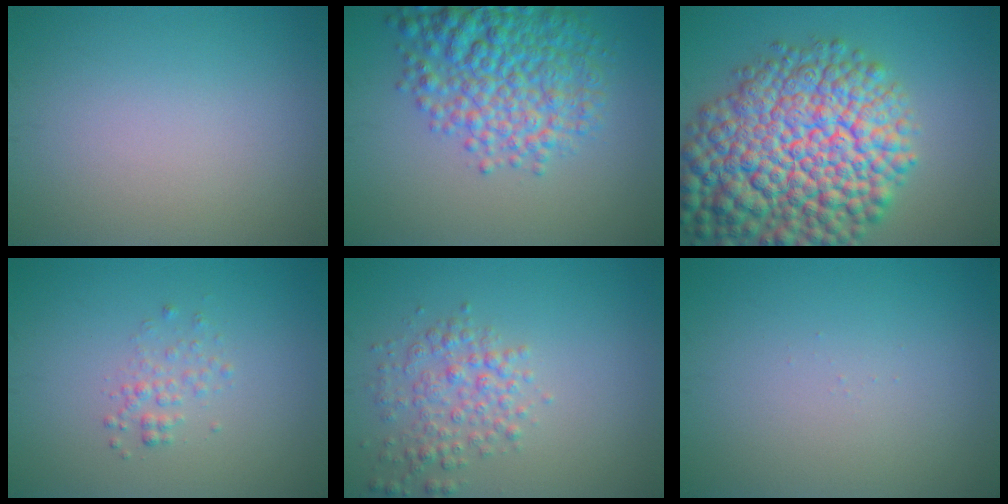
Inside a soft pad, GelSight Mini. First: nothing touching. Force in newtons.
{"total": 7.5, "press": 7.5, "slide": 0.2}
{"total": 15.2, "press": 15.2, "slide": 0.6}
{"total": 1.4, "press": 1.4, "slide": 0.1}
{"total": 3.1, "press": 3.1, "slide": 0.1}
{"total": 0.0}